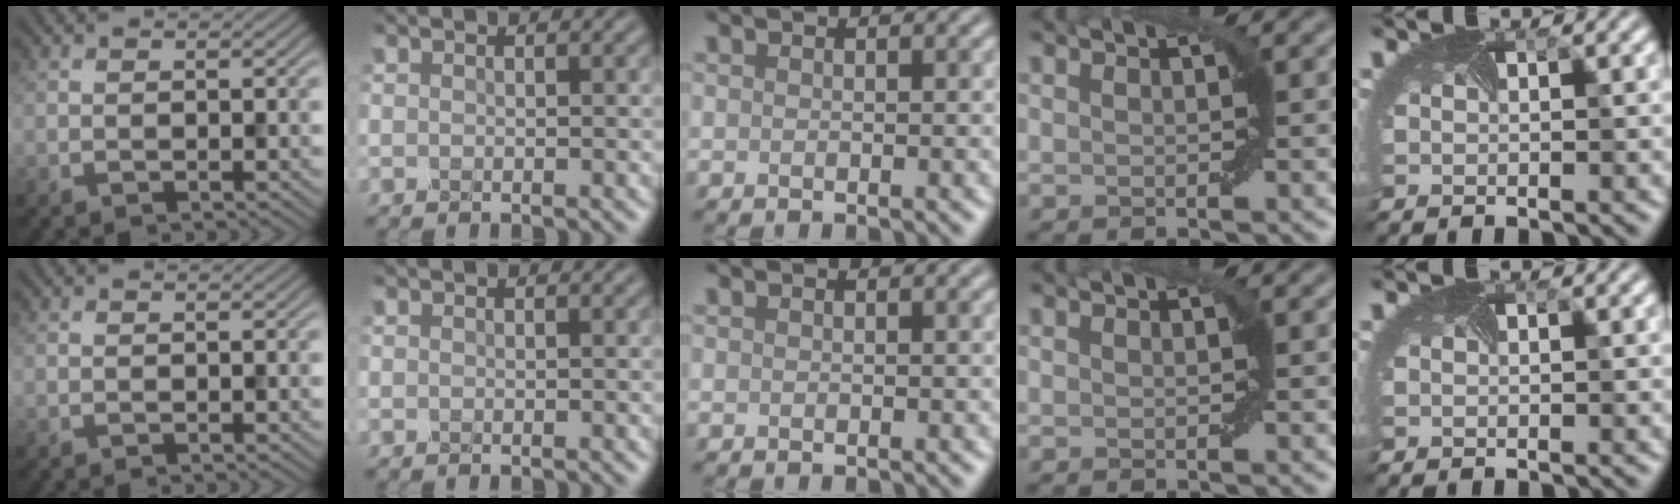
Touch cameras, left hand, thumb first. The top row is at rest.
{}